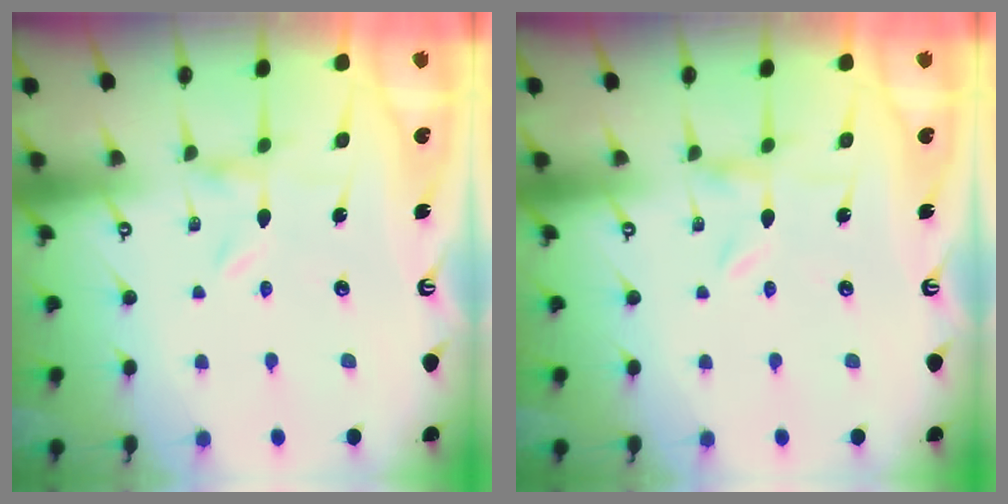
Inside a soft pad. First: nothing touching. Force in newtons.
{"total": 0.0}